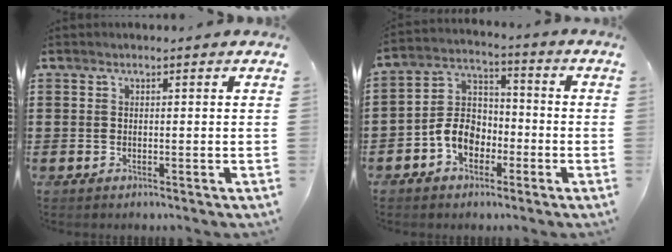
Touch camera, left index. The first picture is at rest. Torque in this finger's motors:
{"motor_torque": [0.94, 0.62, 0.57, 0.08]}